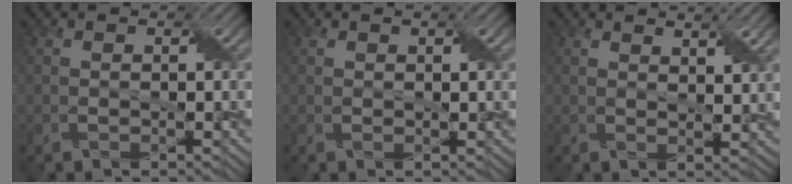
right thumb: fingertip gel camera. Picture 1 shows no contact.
{"total": 0.8, "force": [0.6, -0.5, 0.4], "torque": [-0.005, 0.000, 0.019]}
{"total": 2.4, "force": [1.9, -0.3, 1.4], "torque": [-0.026, -0.004, 0.043]}